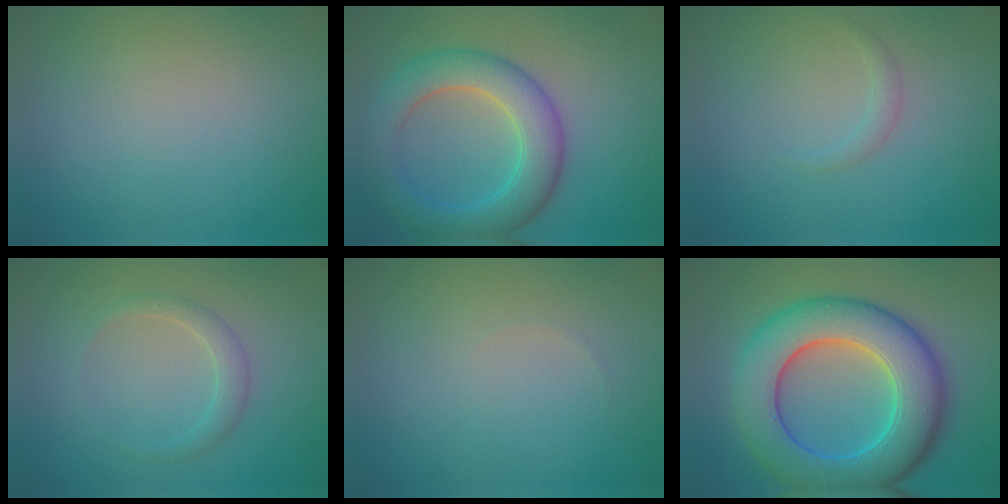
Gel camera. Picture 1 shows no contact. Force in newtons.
{"total": 6.3, "press": 6.3, "slide": 0.2}
{"total": 0.9, "press": 0.9, "slide": 0.0}
{"total": 1.7, "press": 1.7, "slide": 0.0}
{"total": 0.0}
{"total": 10.8, "press": 10.8, "slide": 0.1}